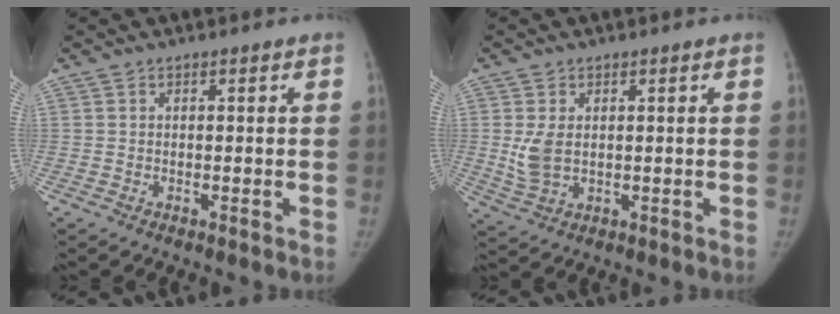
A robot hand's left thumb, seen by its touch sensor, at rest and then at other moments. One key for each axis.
{"total": 5.3, "fx": 0.8, "fy": 3.5, "fz": 3.9, "tx": -0.081, "ty": -0.007, "tz": 0.025}